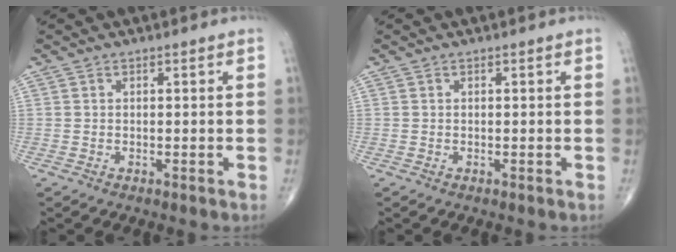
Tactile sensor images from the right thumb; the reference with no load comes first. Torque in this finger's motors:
{"motor_torque": [0.04, 0.04, -0.01, 0.01, 0.01]}